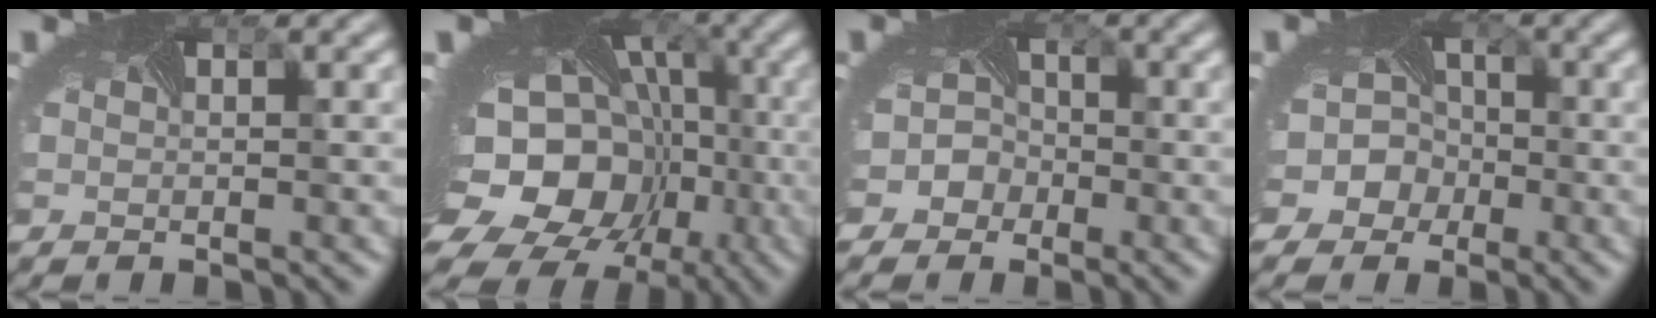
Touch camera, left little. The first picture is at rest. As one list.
[{"total": 18.9, "force": [-4.9, 15.3, 10.0], "torque": [-0.162, -0.052, -0.079]}, {"total": 3.1, "force": [-1.6, 2.6, 0.5], "torque": [0.014, 0.005, -0.029]}, {"total": 6.4, "force": [-2.2, 5.8, 1.8], "torque": [-0.018, 0.002, -0.063]}]